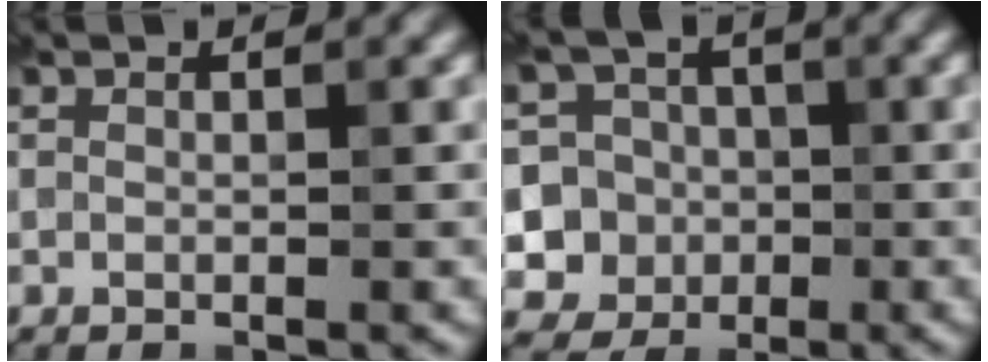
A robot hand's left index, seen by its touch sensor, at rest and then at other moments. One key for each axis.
{"total": 7.6, "fx": -1.2, "fy": 7.3, "fz": 1.8, "tx": -0.025, "ty": 0.016, "tz": -0.053}